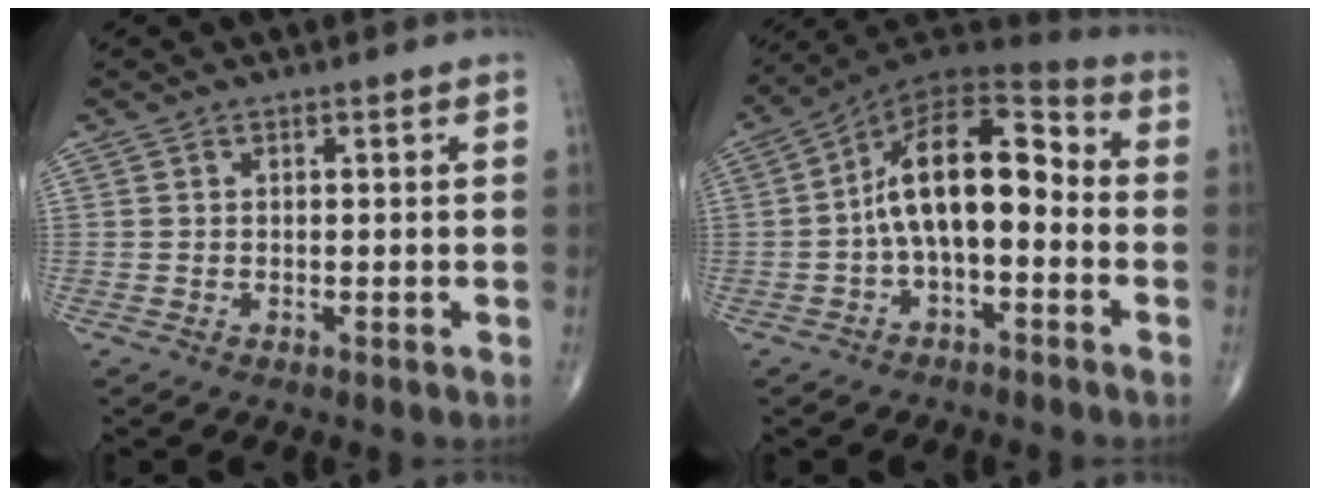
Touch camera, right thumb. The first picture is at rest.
{"total": 14.9, "force": [-1.5, 7.7, 12.7], "torque": [-0.188, 0.054, -0.039]}